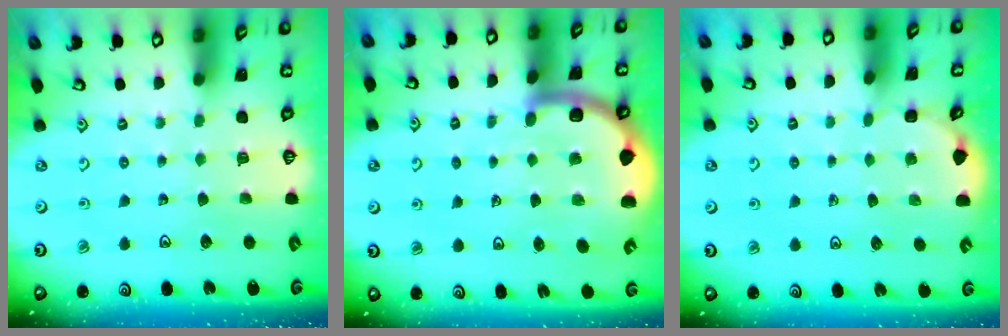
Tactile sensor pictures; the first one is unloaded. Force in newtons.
{"total": 7.8, "press": 7.6, "slide": 1.8}
{"total": 1.8, "press": 1.7, "slide": 0.0}